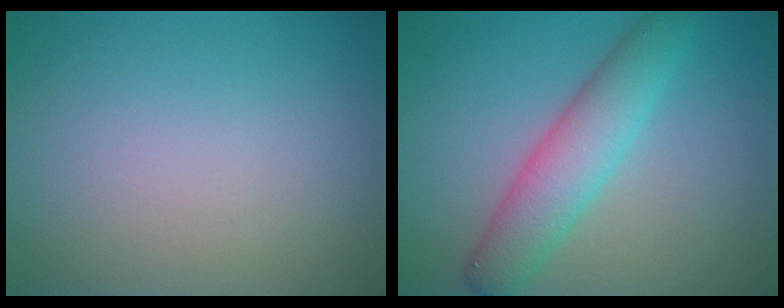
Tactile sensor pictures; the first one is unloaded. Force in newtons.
{"total": 4.8, "press": 4.8, "slide": 0.1}